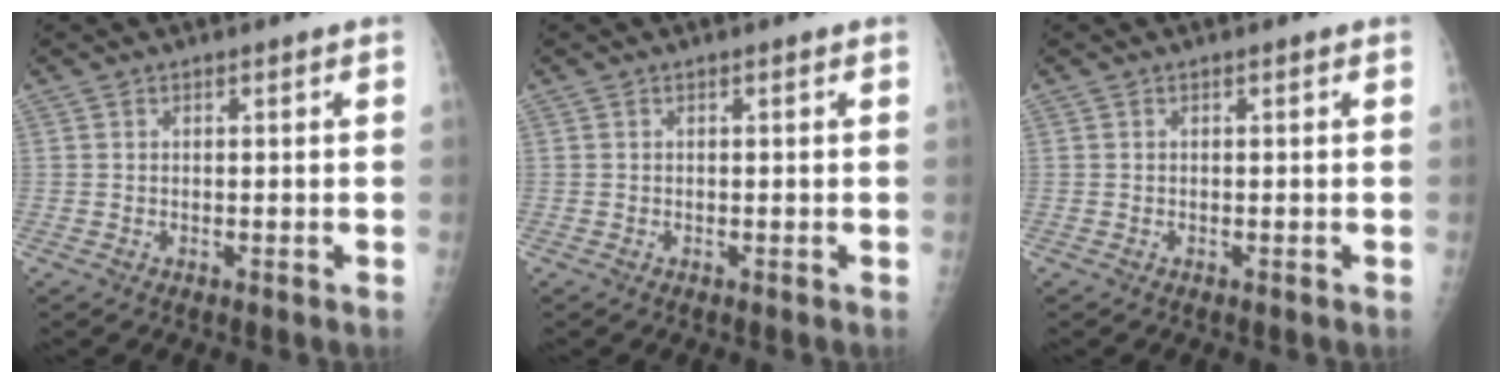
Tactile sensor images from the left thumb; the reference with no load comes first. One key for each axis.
{"total": 0.0}
{"total": 0.0}